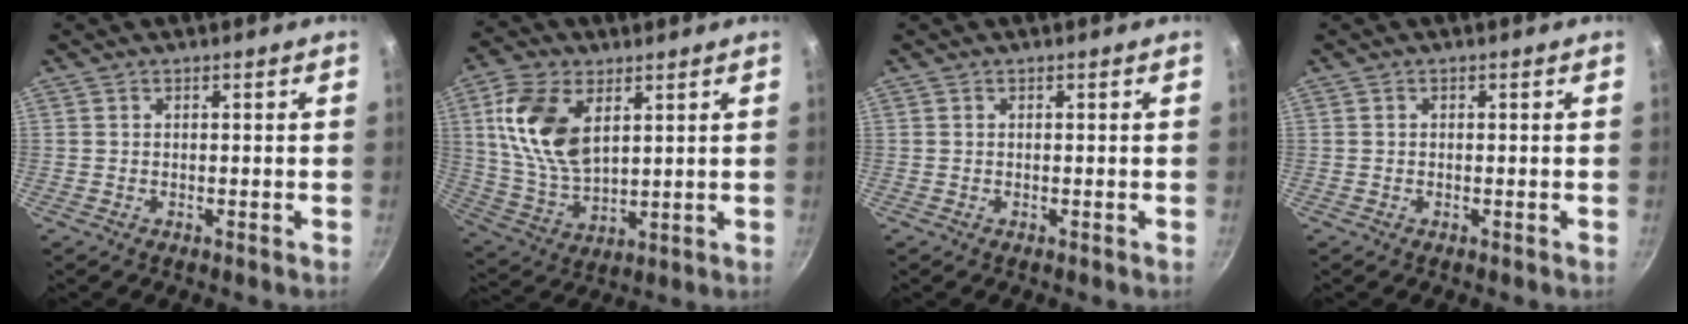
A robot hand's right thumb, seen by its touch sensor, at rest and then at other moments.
{"total": 14.6, "force": [4.8, 8.4, 10.9], "torque": [-0.198, -0.017, 0.104]}
{"total": 0.0}
{"total": 0.0}